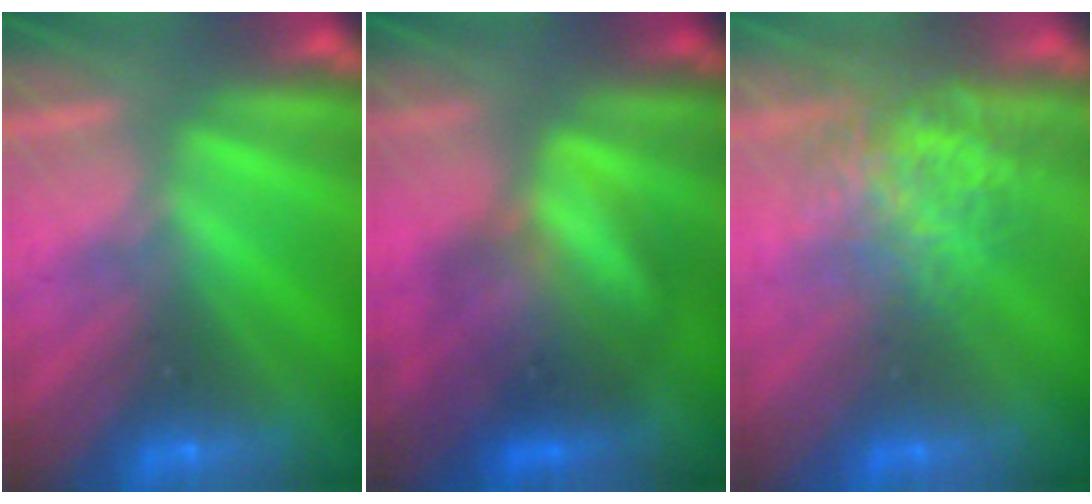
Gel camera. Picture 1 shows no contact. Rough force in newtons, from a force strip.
{"total": 4.1}
{"total": 3.5}